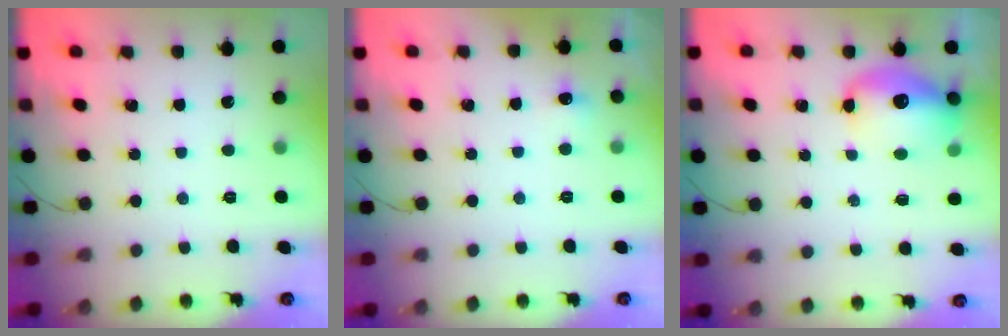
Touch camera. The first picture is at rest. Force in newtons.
{"total": 5.0, "press": 4.8, "slide": 1.5}
{"total": 12.4, "press": 12.0, "slide": 2.8}